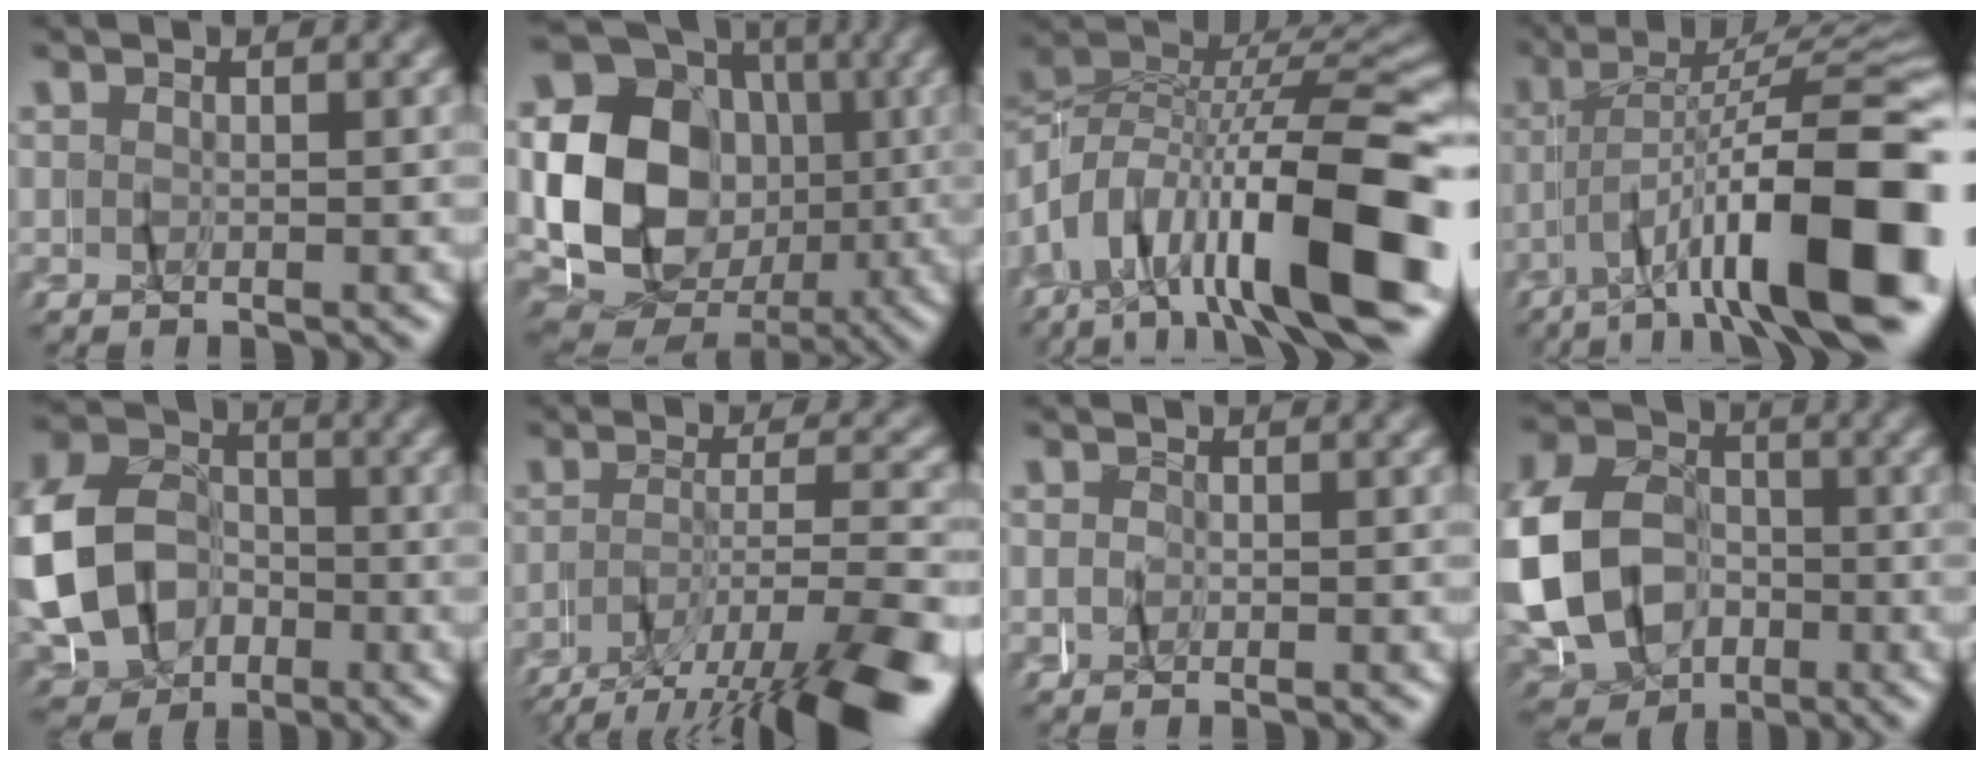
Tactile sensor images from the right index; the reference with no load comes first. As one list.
[{"total": 19.5, "force": [-0.9, 16.6, 10.2], "torque": [-0.233, -0.037, -0.017]}, {"total": 15.8, "force": [-4.1, 9.3, 12.0], "torque": [-0.203, -0.005, -0.070]}, {"total": 14.0, "force": [-6.3, 3.9, 11.9], "torque": [-0.162, -0.015, -0.090]}, {"total": 13.2, "force": [-3.0, 11.8, 5.1], "torque": [-0.128, -0.036, -0.059]}, {"total": 8.5, "force": [-6.0, 1.8, 5.7], "torque": [-0.089, -0.028, -0.086]}, {"total": 1.2, "force": [-0.9, -0.1, -0.8], "torque": [0.015, -0.004, -0.018]}, {"total": 14.7, "force": [-3.1, 13.2, 5.8], "torque": [-0.150, -0.042, -0.061]}]